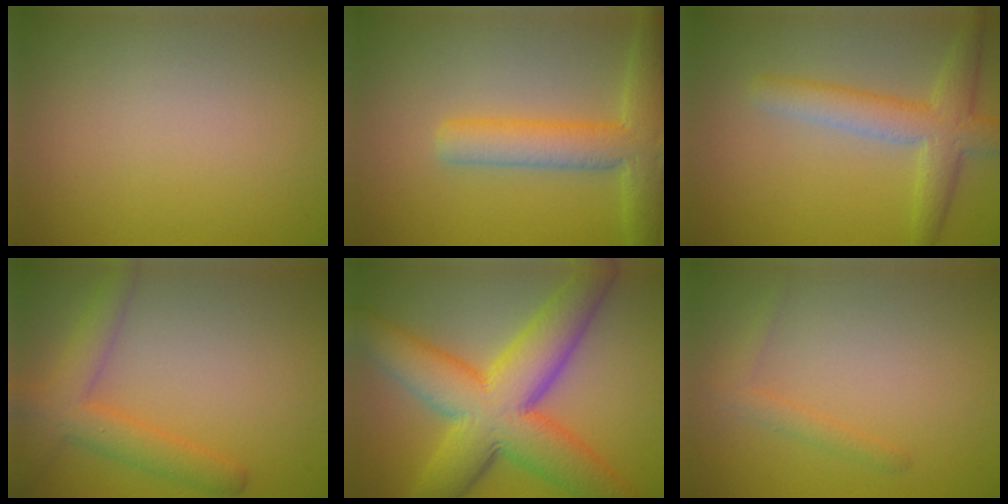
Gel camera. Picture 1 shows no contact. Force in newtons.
{"total": 5.8, "press": 5.8, "slide": 0.3}
{"total": 4.7, "press": 4.7, "slide": 0.1}
{"total": 4.4, "press": 4.4, "slide": 0.2}
{"total": 12.0, "press": 12.0, "slide": 0.2}
{"total": 1.4, "press": 1.4, "slide": 0.1}